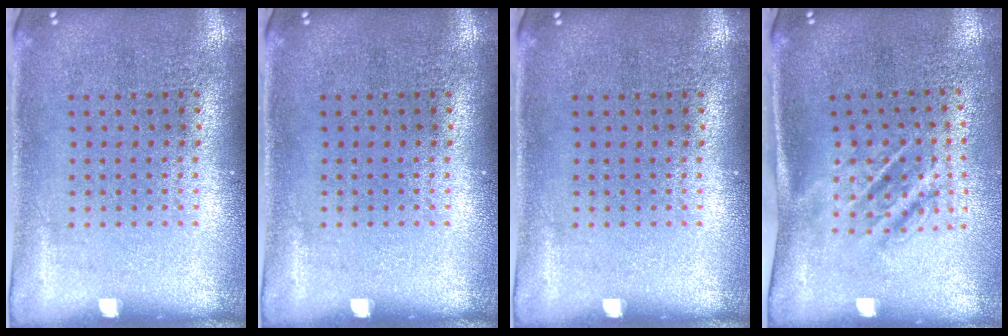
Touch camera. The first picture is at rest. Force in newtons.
{"total": 0.0}
{"total": 0.0}
{"total": 1.7, "press": 1.2, "slide": 1.2}